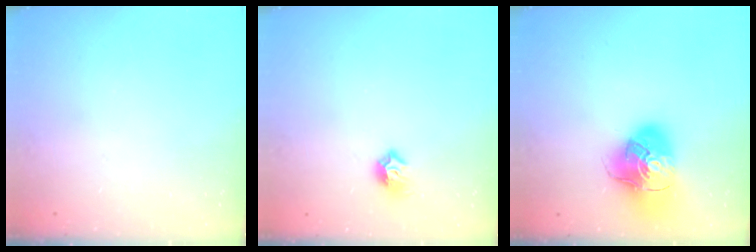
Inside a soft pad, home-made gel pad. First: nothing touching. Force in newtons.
{"total": 7.0, "press": 6.9, "slide": 1.3}
{"total": 17.4, "press": 17.2, "slide": 2.7}